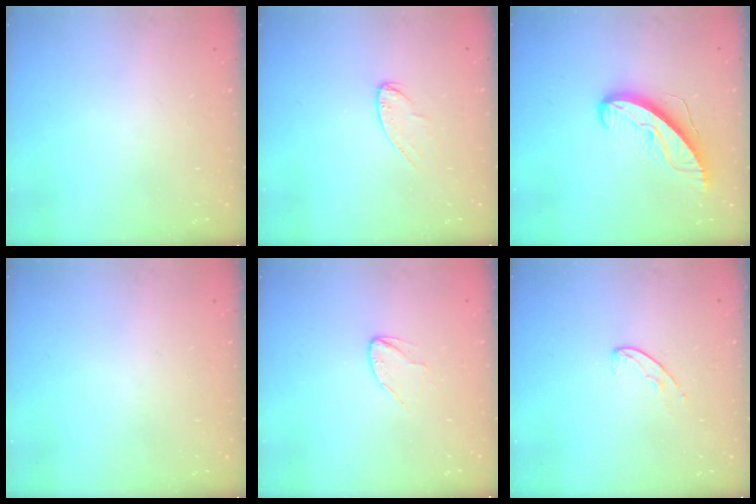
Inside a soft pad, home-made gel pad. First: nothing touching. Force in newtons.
{"total": 6.6, "press": 6.6, "slide": 0.6}
{"total": 10.5, "press": 10.4, "slide": 1.0}
{"total": 0.0}
{"total": 3.7, "press": 3.7, "slide": 0.3}
{"total": 5.4, "press": 5.4, "slide": 0.4}